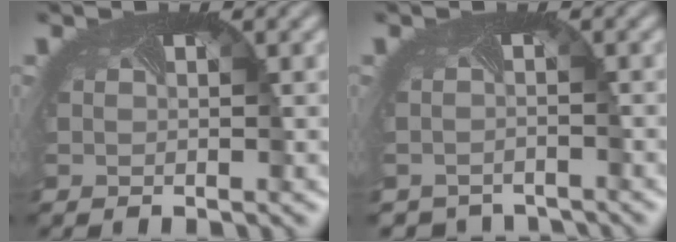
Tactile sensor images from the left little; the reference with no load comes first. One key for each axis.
{"total": 2.6, "fx": -2.5, "fy": 0.7, "fz": -0.4, "tx": 0.008, "ty": -0.021, "tz": -0.039}